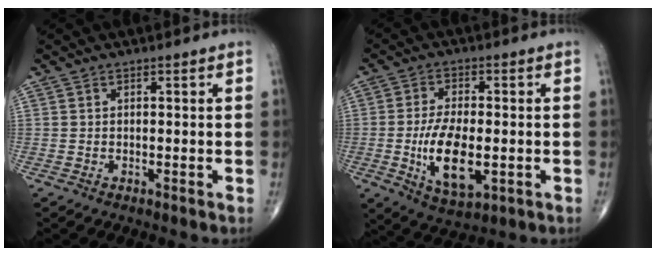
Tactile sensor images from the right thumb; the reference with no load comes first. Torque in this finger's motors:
{"motor_torque": [0.35, 0.58, 0.90, 0.53, 0.35]}